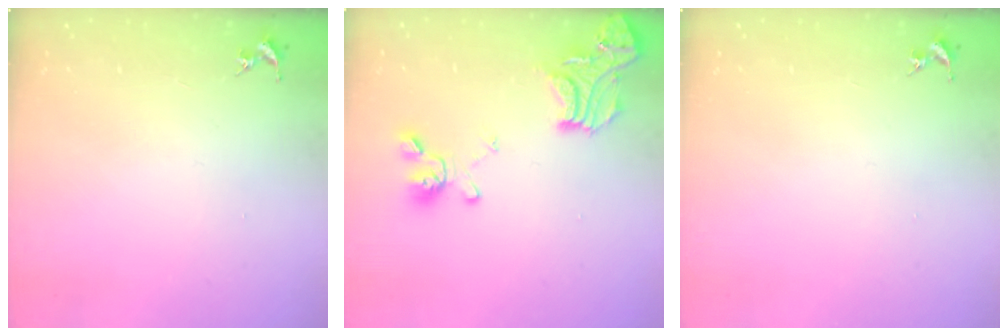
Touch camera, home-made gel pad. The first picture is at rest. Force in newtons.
{"total": 17.7, "press": 17.7, "slide": 1.6}
{"total": 0.0}